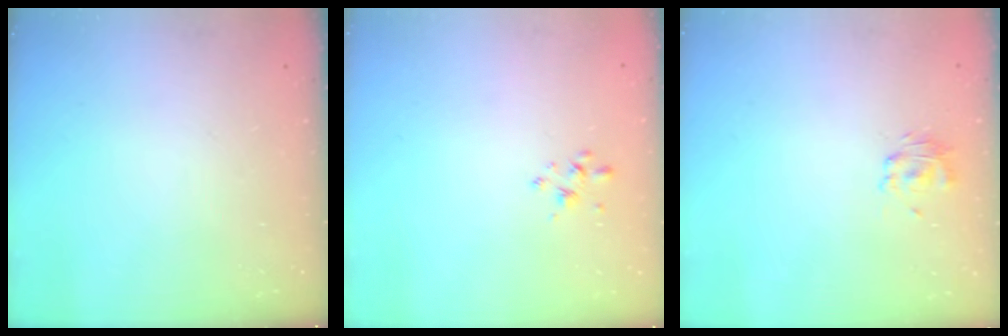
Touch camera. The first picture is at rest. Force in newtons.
{"total": 2.8, "press": 2.6, "slide": 1.0}
{"total": 2.9, "press": 2.8, "slide": 0.8}